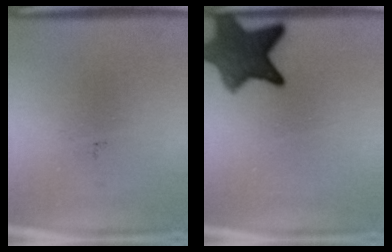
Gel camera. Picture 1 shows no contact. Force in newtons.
{"total": 9.3}